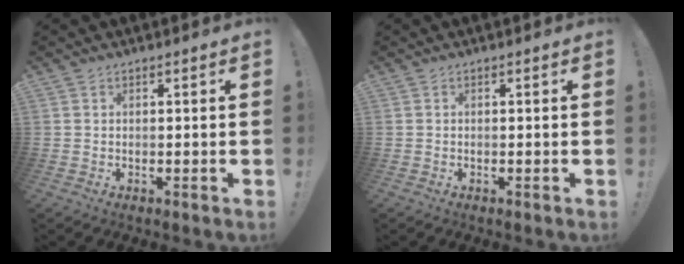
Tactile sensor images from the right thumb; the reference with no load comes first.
{"total": 0.0}